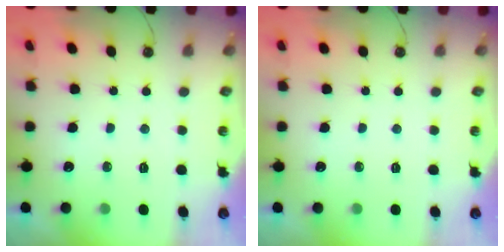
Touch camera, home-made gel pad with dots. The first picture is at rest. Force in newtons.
{"total": 0.0}